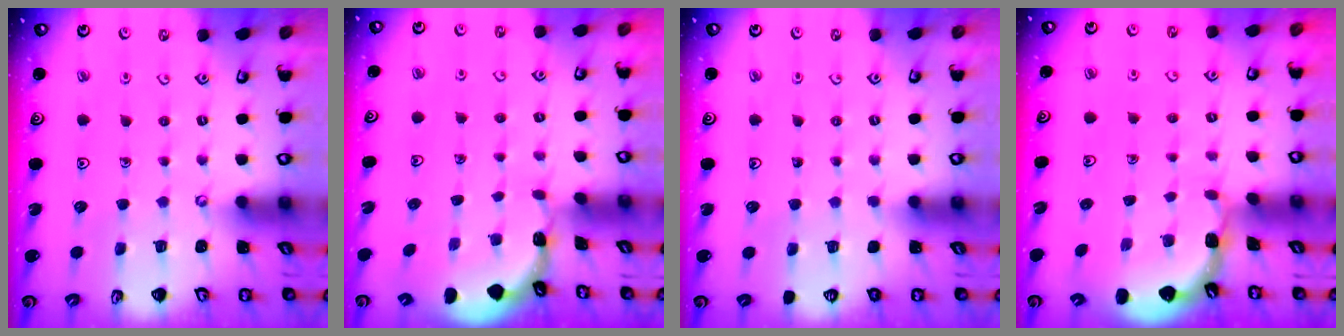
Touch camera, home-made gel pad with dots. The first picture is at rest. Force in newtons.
{"total": 0.5, "press": 0.5, "slide": 0.2}
{"total": 0.0}
{"total": 0.9, "press": 0.9, "slide": 0.2}